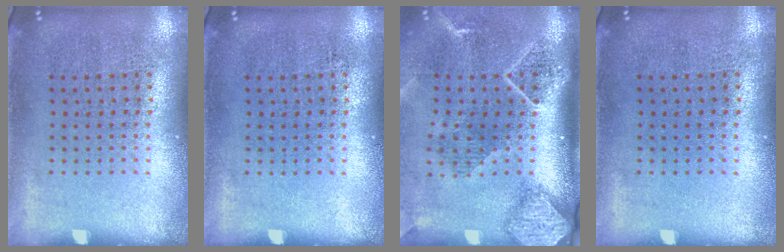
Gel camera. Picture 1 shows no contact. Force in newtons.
{"total": 0.0}
{"total": 2.7, "press": 2.0, "slide": 1.8}
{"total": 0.0}